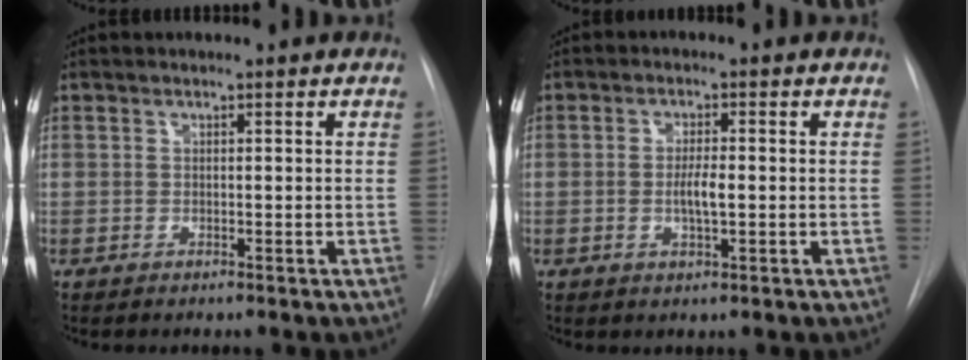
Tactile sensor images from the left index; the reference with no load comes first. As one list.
[{"total": 3.3, "force": [-0.4, 0.7, 3.2], "torque": [-0.060, -0.002, -0.005]}]